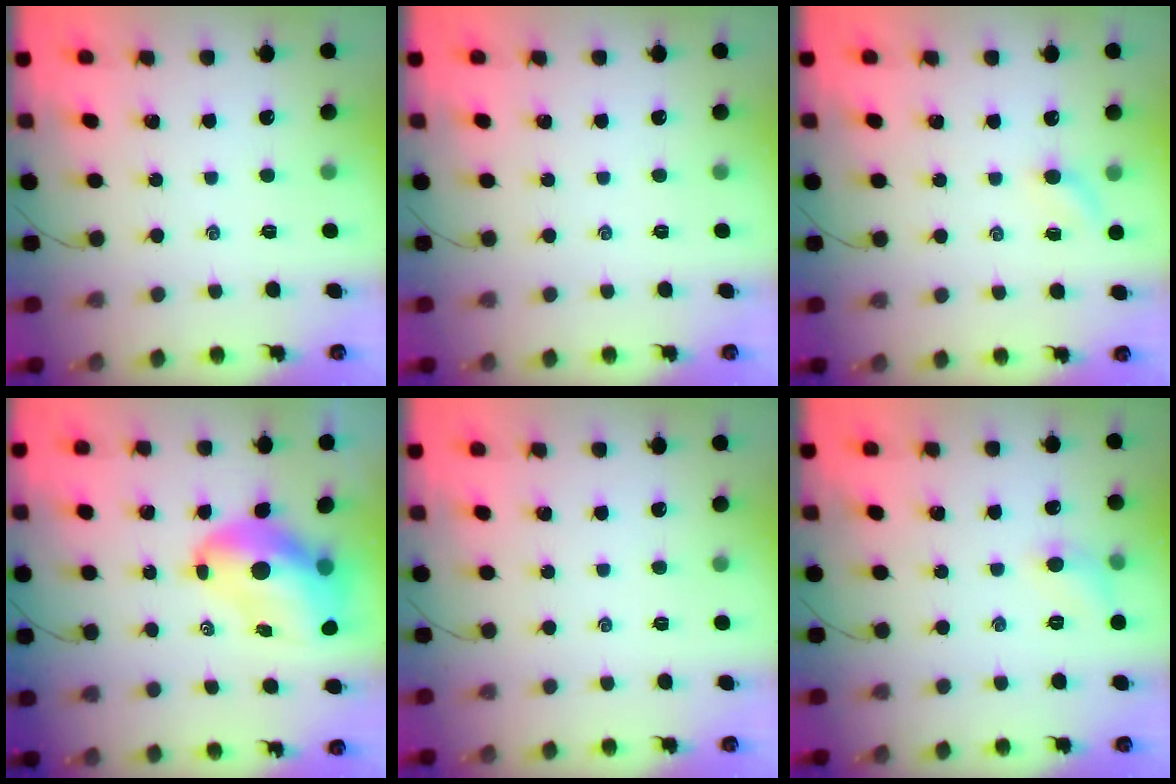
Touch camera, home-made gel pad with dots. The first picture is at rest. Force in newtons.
{"total": 0.0}
{"total": 4.4, "press": 4.3, "slide": 1.1}
{"total": 12.1, "press": 11.7, "slide": 3.2}
{"total": 0.0}
{"total": 5.7, "press": 5.5, "slide": 1.6}